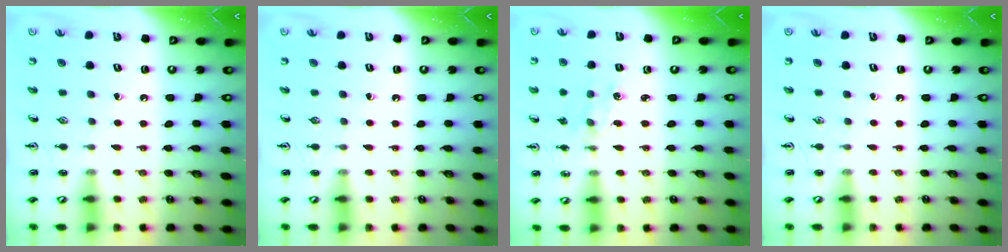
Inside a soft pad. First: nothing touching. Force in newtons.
{"total": 0.0}
{"total": 2.0, "press": 1.9, "slide": 0.4}
{"total": 0.0}